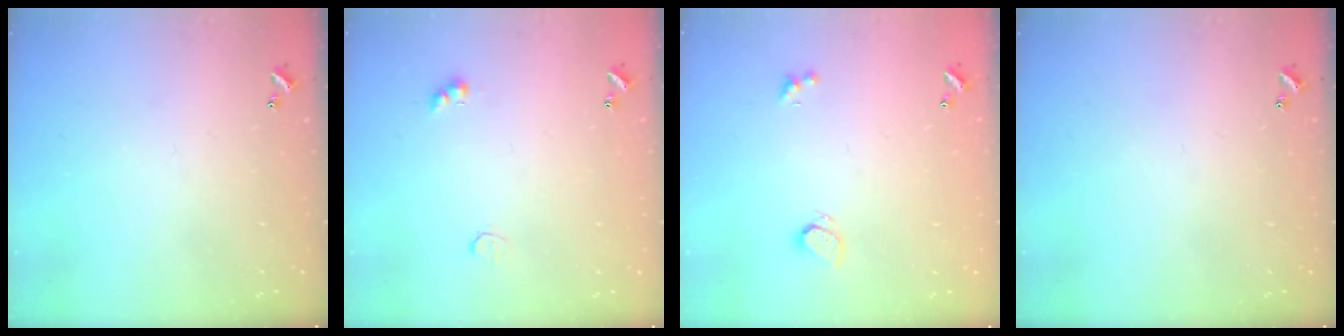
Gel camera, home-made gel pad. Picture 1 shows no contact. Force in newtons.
{"total": 2.6, "press": 2.4, "slide": 0.8}
{"total": 0.8, "press": 0.7, "slide": 0.5}
{"total": 0.0}